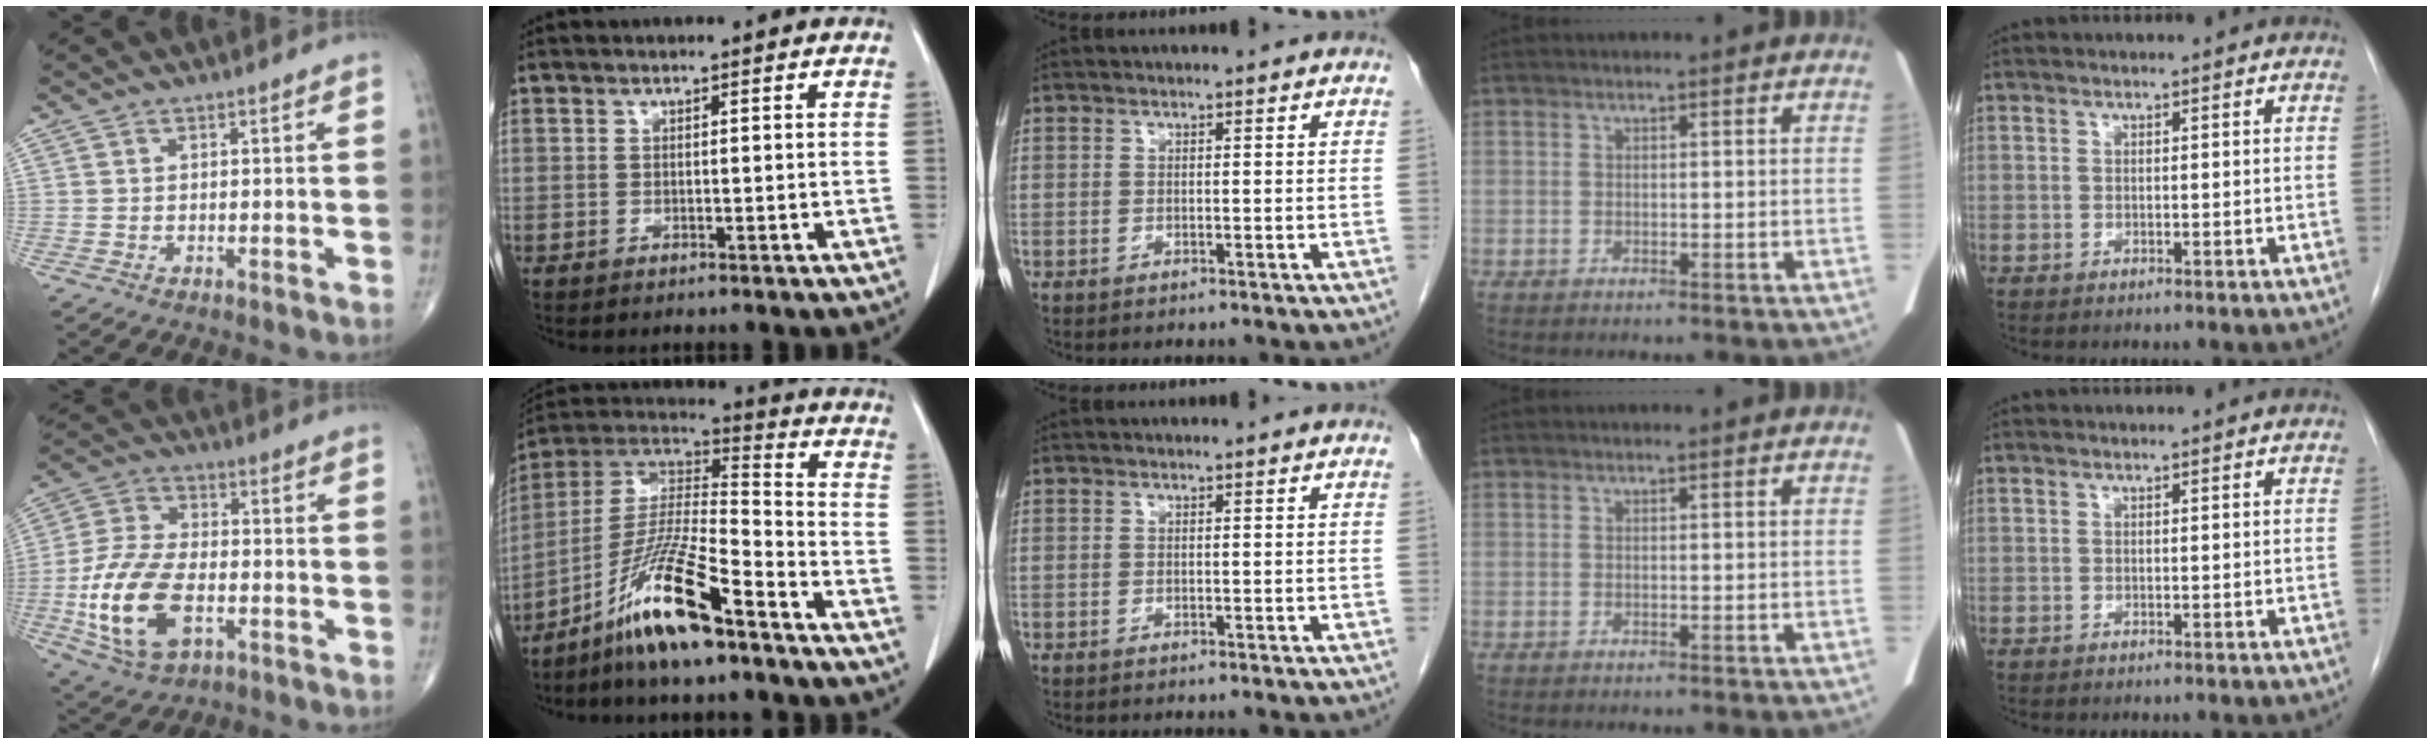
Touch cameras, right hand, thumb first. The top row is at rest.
{"thumb": {"total": 16.5, "force": [-4.4, 9.1, 13.0], "torque": [-0.261, 0.013, -0.078]}, "index": {"total": 14.5, "force": [-9.7, 1.0, 10.8], "torque": [-0.217, -0.004, -0.182]}}